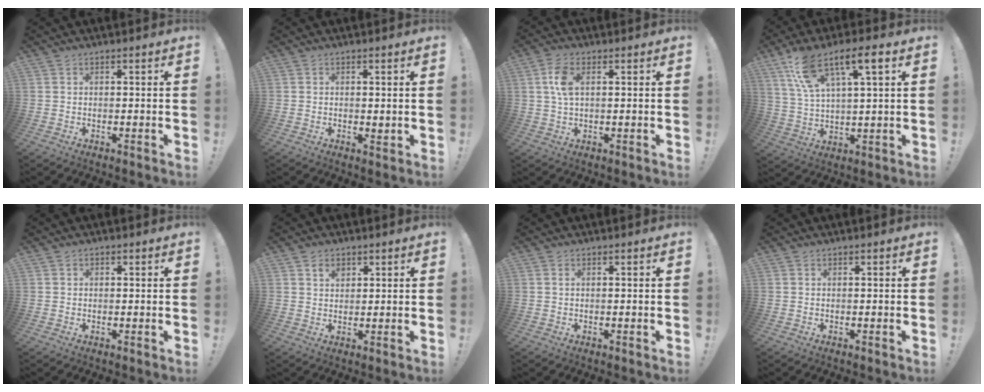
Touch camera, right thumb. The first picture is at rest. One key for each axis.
{"total": 0.7, "fx": 0.4, "fy": 0.4, "fz": 0.4, "tx": 0.000, "ty": -0.004, "tz": 0.006}
{"total": 6.3, "fx": 1.6, "fy": 3.2, "fz": 5.3, "tx": -0.096, "ty": 0.001, "tz": 0.026}
{"total": 12.8, "fx": 7.2, "fy": 4.3, "fz": 9.6, "tx": -0.177, "ty": -0.013, "tz": 0.127}
{"total": 0.8, "fx": 0.1, "fy": 0.7, "fz": 0.1, "tx": 0.001, "ty": 0.001, "tz": 0.001}
{"total": 3.2, "fx": 1.7, "fy": 2.3, "fz": 1.5, "tx": -0.017, "ty": -0.006, "tz": 0.027}
{"total": 0.6, "fx": 0.3, "fy": 0.2, "fz": 0.5, "tx": -0.013, "ty": 0.004, "tz": 0.005}
{"total": 0.0}